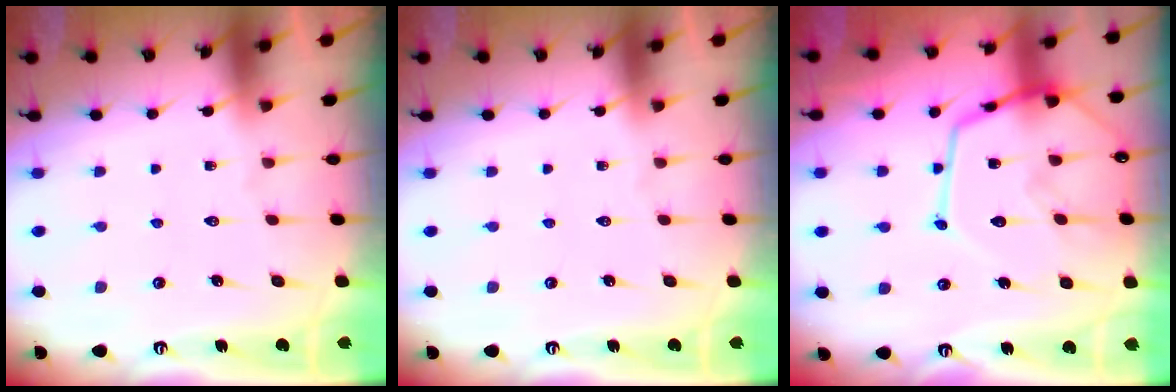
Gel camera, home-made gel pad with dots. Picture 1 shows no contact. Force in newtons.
{"total": 0.0}
{"total": 18.9, "press": 18.8, "slide": 1.6}